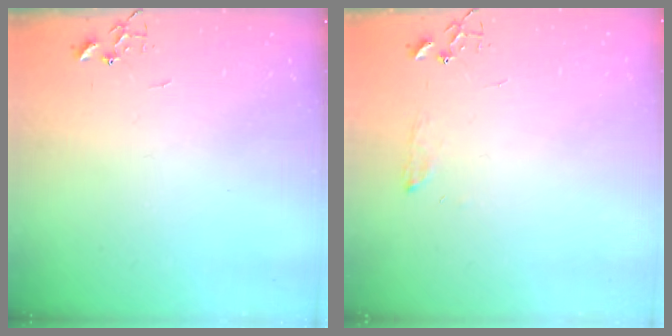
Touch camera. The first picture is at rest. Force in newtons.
{"total": 6.3, "press": 6.2, "slide": 0.8}